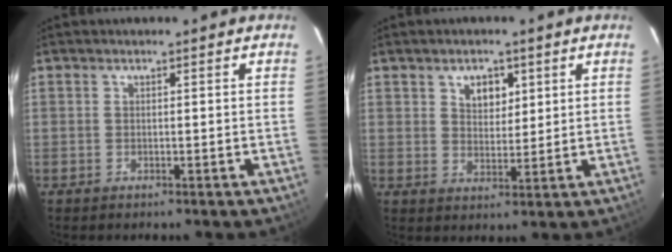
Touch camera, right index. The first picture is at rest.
{"total": 4.8, "force": [2.3, 3.2, 2.7], "torque": [-0.037, 0.006, 0.042]}